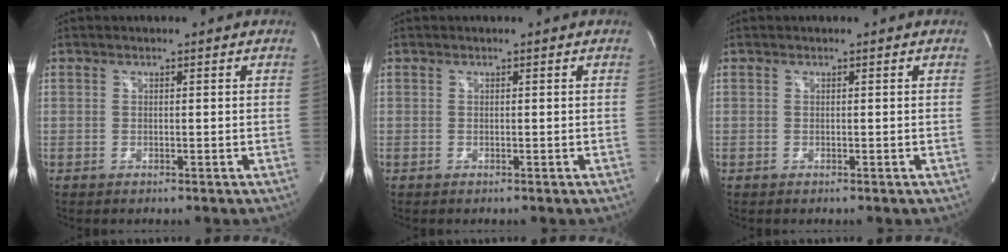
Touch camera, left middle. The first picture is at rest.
{"total": 0.0}
{"total": 0.0}